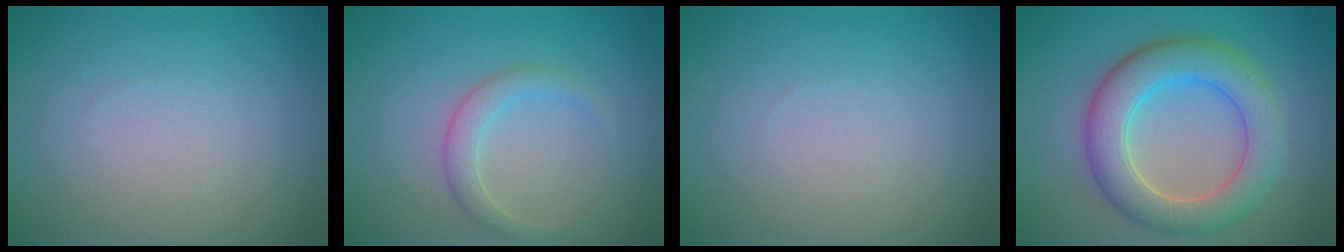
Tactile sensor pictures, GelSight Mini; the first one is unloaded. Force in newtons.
{"total": 2.1, "press": 2.1, "slide": 0.1}
{"total": 0.0}
{"total": 6.6, "press": 6.6, "slide": 0.4}